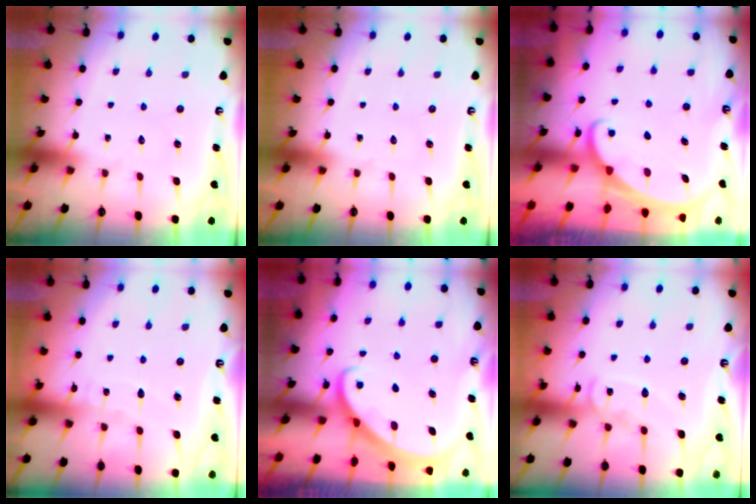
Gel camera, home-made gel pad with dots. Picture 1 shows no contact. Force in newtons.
{"total": 0.0}
{"total": 1.6, "press": 1.6, "slide": 0.1}
{"total": 4.2, "press": 4.2, "slide": 0.2}
{"total": 2.7, "press": 2.7, "slide": 0.2}
{"total": 9.4, "press": 9.4, "slide": 0.9}